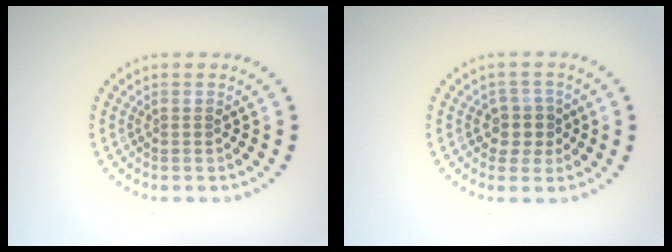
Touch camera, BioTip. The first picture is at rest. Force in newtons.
{"total": 2.5, "press": 2.1, "slide": 1.3}